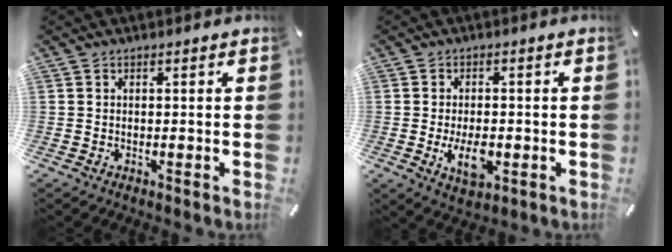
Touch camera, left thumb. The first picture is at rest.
{"total": 7.0, "force": [-1.8, 4.0, 5.5], "torque": [-0.106, 0.000, -0.032]}